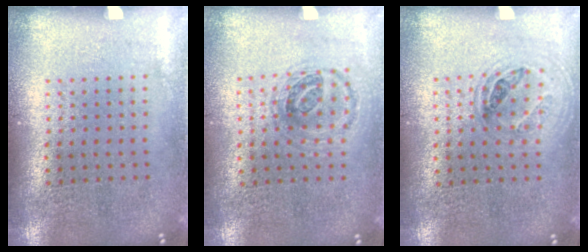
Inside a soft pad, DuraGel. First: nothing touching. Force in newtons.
{"total": 0.9, "press": 0.9, "slide": 0.3}
{"total": 1.0, "press": 1.0, "slide": 0.4}